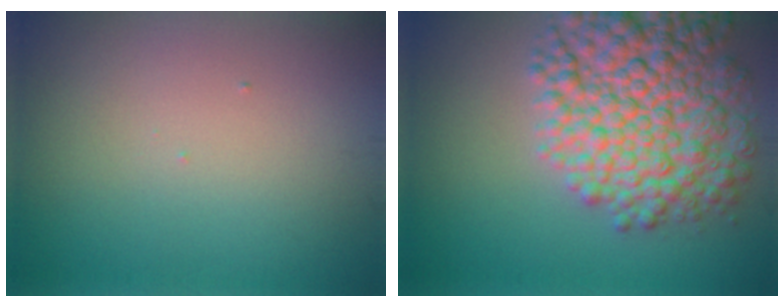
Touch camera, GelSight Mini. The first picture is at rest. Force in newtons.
{"total": 9.8, "press": 9.8, "slide": 0.2}